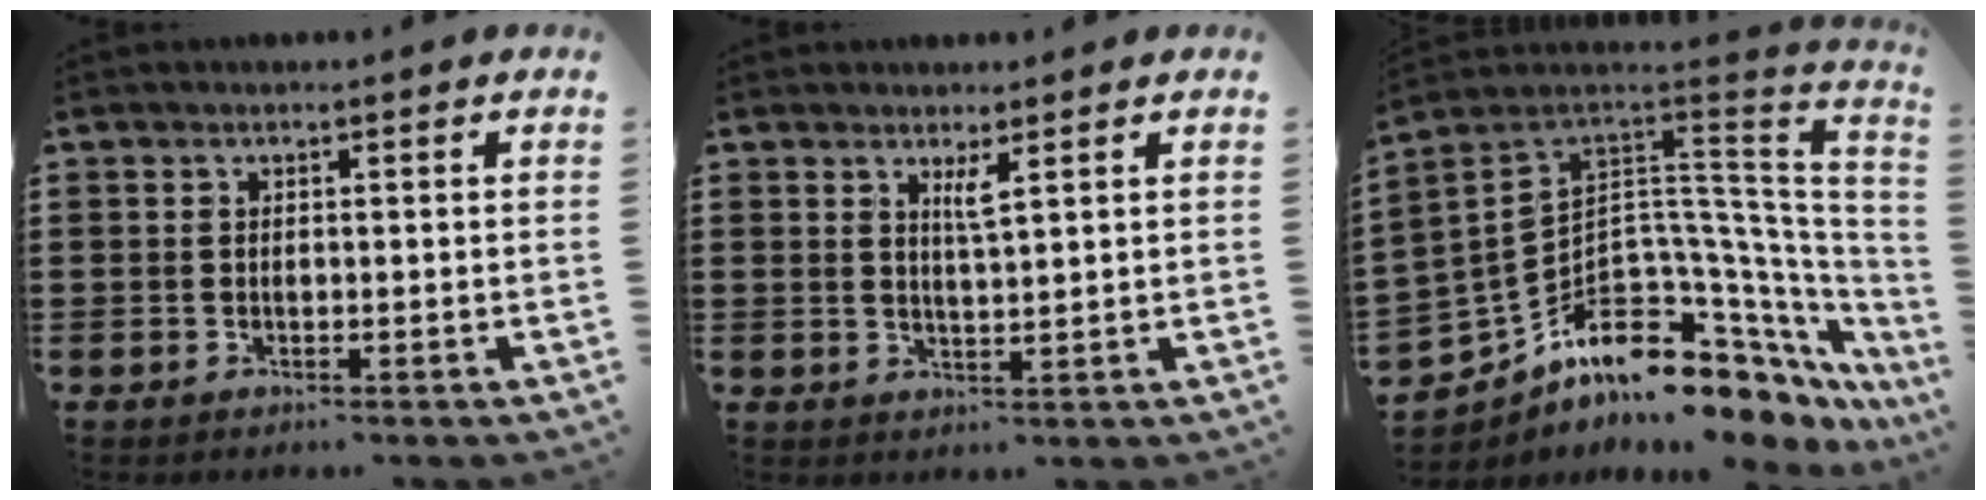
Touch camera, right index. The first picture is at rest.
{"total": 2.2, "force": [1.4, 0.0, 1.7], "torque": [-0.029, -0.005, 0.022]}
{"total": 10.8, "force": [-7.2, 5.0, 6.2], "torque": [-0.142, -0.015, -0.138]}